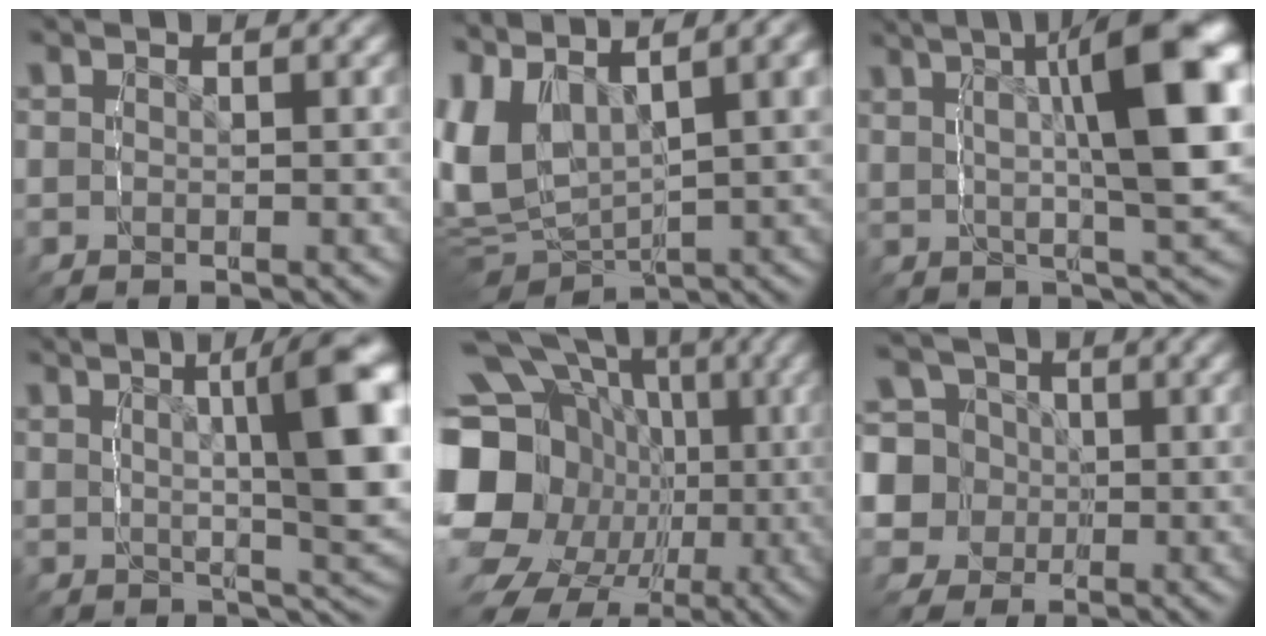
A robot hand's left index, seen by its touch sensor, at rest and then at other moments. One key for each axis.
{"total": 12.6, "fx": 1.6, "fy": 9.7, "fz": 7.8, "tx": -0.189, "ty": -0.024, "tz": 0.030}
{"total": 13.2, "fx": 4.0, "fy": 4.6, "fz": 11.7, "tx": -0.139, "ty": 0.028, "tz": 0.057}
{"total": 13.0, "fx": 4.6, "fy": 5.1, "fz": 11.1, "tx": -0.128, "ty": 0.030, "tz": 0.062}
{"total": 18.8, "fx": -1.5, "fy": 15.8, "fz": 10.0, "tx": -0.190, "ty": -0.056, "tz": -0.014}
{"total": 12.3, "fx": -1.1, "fy": 11.6, "fz": 3.9, "tx": -0.112, "ty": -0.050, "tz": -0.018}